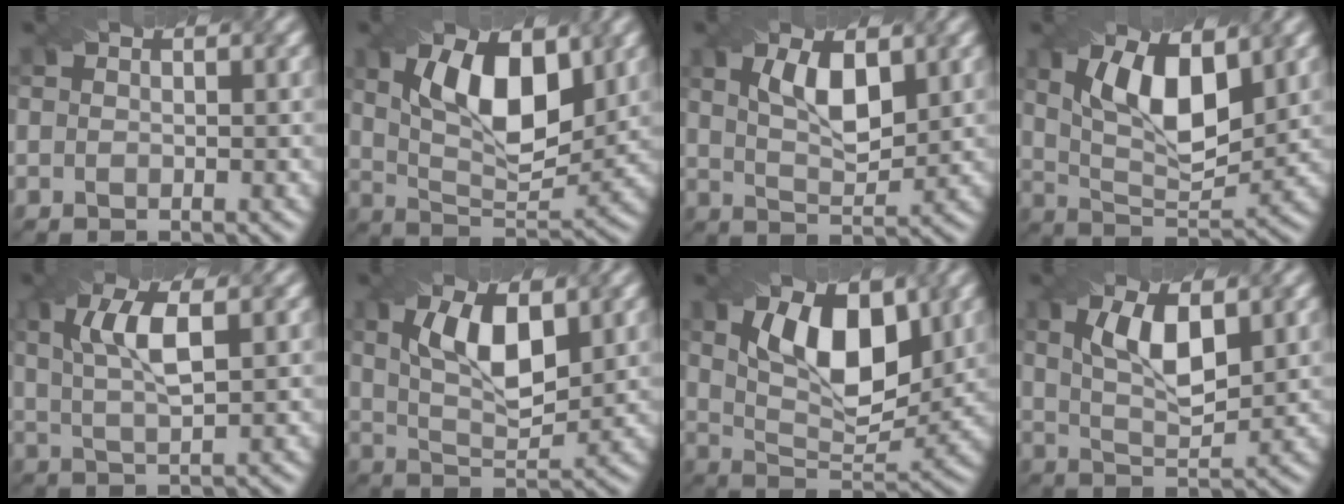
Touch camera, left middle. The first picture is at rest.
{"total": 8.9, "force": [2.8, 4.0, 7.4], "torque": [-0.128, 0.003, 0.047]}
{"total": 4.8, "force": [1.9, 2.0, 4.0], "torque": [-0.079, -0.002, 0.036]}
{"total": 8.5, "force": [2.8, 3.7, 7.2], "torque": [-0.133, 0.003, 0.049]}
{"total": 5.0, "force": [1.6, 1.4, 4.5], "torque": [-0.089, 0.002, 0.031]}
{"total": 7.1, "force": [2.2, 3.0, 6.1], "torque": [-0.115, 0.002, 0.042]}
{"total": 8.7, "force": [2.9, 4.2, 7.0], "torque": [-0.118, 0.002, 0.049]}
{"total": 6.0, "force": [2.0, 2.4, 5.1], "torque": [-0.103, 0.001, 0.038]}